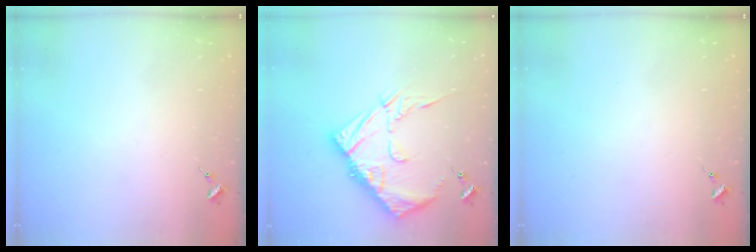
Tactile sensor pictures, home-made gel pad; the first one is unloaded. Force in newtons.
{"total": 16.8, "press": 16.7, "slide": 1.7}
{"total": 0.0}